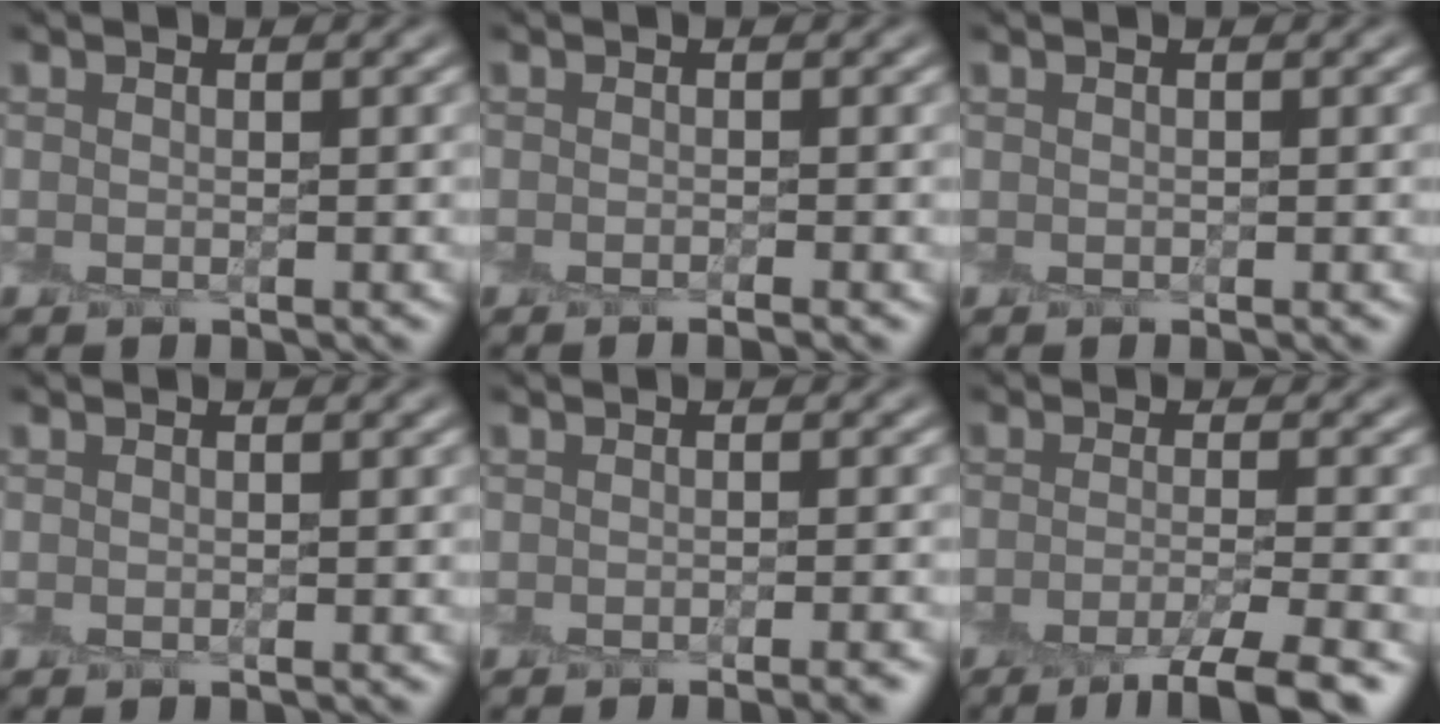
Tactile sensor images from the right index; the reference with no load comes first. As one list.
[{"total": 0.9, "force": [-0.8, -0.3, 0.2], "torque": [-0.001, -0.009, -0.016]}, {"total": 0.0}, {"total": 0.0}, {"total": 2.7, "force": [-2.3, 0.3, 1.5], "torque": [-0.013, -0.006, -0.027]}, {"total": 4.5, "force": [-2.8, 0.7, 3.5], "torque": [-0.045, -0.007, -0.048]}]